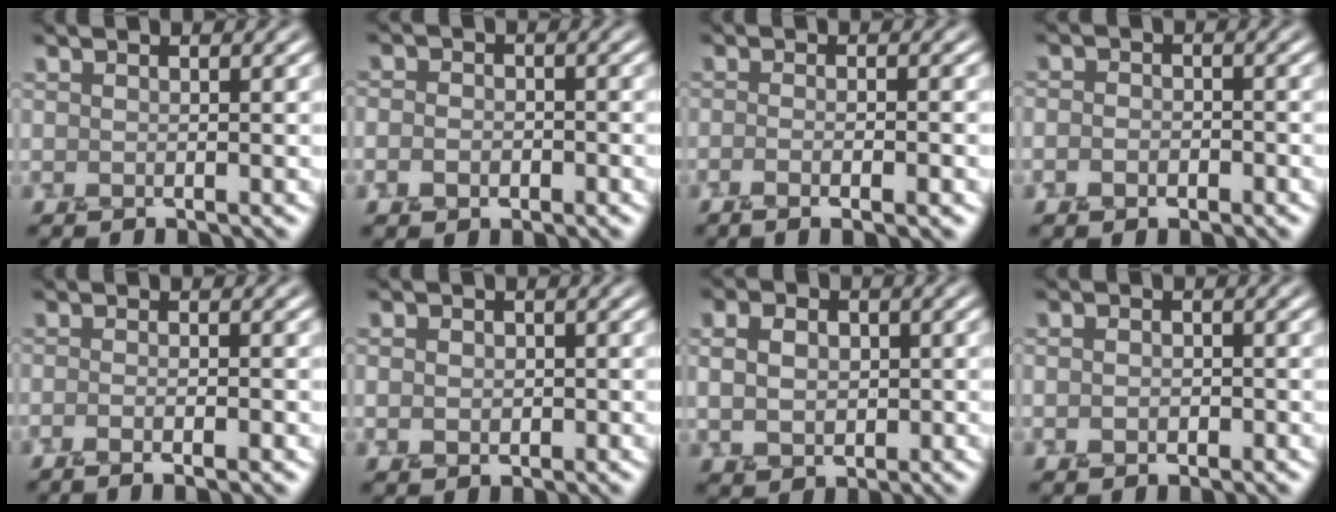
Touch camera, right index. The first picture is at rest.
{"total": 2.2, "force": [-0.7, 1.7, 1.1], "torque": [-0.007, 0.001, -0.017]}
{"total": 3.8, "force": [-1.2, 1.4, 3.3], "torque": [-0.022, -0.001, -0.026]}
{"total": 1.8, "force": [-0.7, 1.4, 0.9], "torque": [-0.001, 0.003, -0.018]}
{"total": 3.1, "force": [-1.2, 1.1, 2.6], "torque": [-0.019, 0.001, -0.021]}
{"total": 2.2, "force": [0.1, 1.9, 1.0], "torque": [-0.005, 0.005, -0.001]}
{"total": 4.3, "force": [0.6, 3.4, 2.6], "torque": [-0.036, 0.013, -0.002]}
{"total": 1.5, "force": [-0.2, 1.2, 0.8], "torque": [-0.009, 0.003, -0.005]}